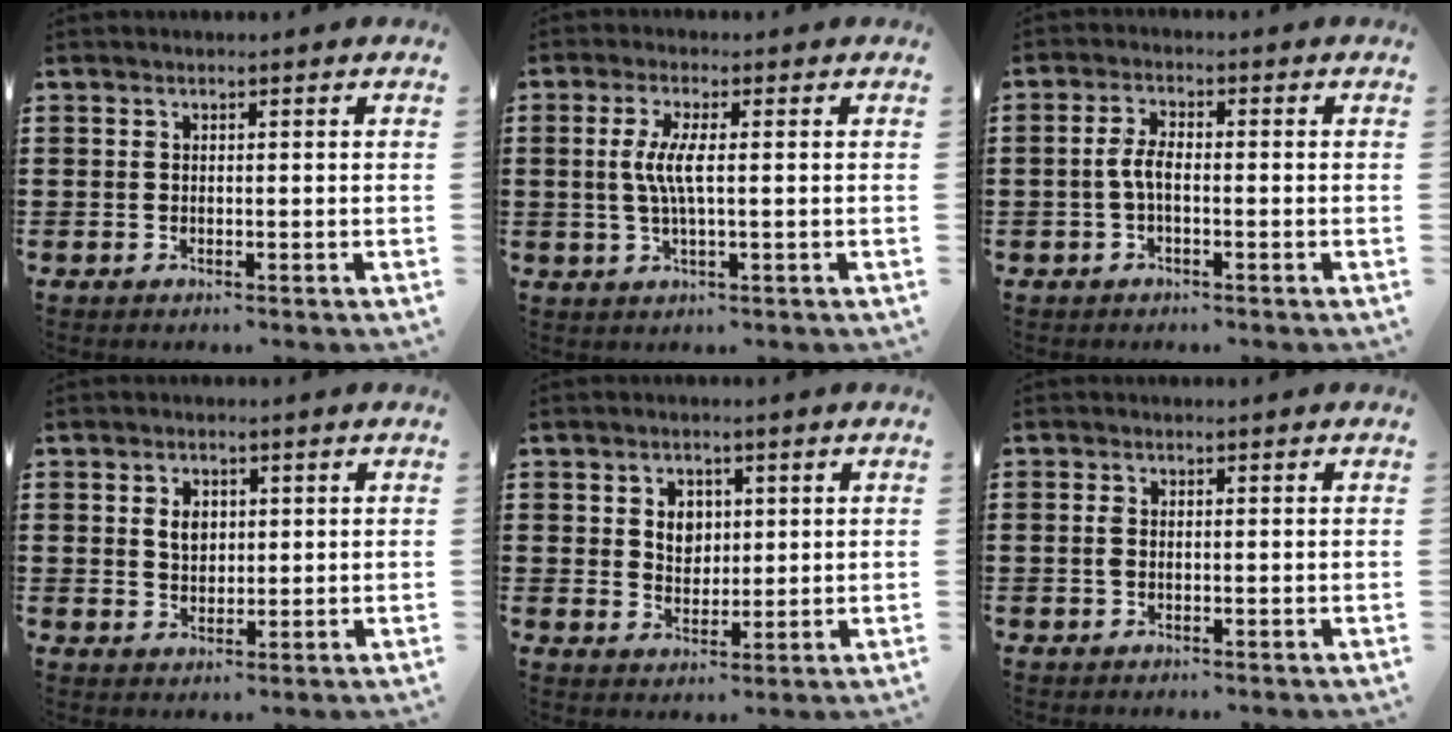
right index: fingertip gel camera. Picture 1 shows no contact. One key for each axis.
{"total": 4.7, "fx": 0.1, "fy": 0.6, "fz": 4.6, "tx": -0.107, "ty": -0.011, "tz": -0.008}
{"total": 2.7, "fx": -0.7, "fy": 0.9, "fz": 2.5, "tx": -0.067, "ty": -0.005, "tz": -0.021}
{"total": 3.0, "fx": 0.7, "fy": 2.1, "fz": 2.0, "tx": -0.046, "ty": 0.009, "tz": 0.013}
{"total": 3.6, "fx": 1.2, "fy": 2.8, "fz": 1.8, "tx": -0.037, "ty": 0.008, "tz": 0.017}
{"total": 1.3, "fx": -0.1, "fy": 0.6, "fz": 1.1, "tx": -0.031, "ty": 0.000, "tz": -0.005}